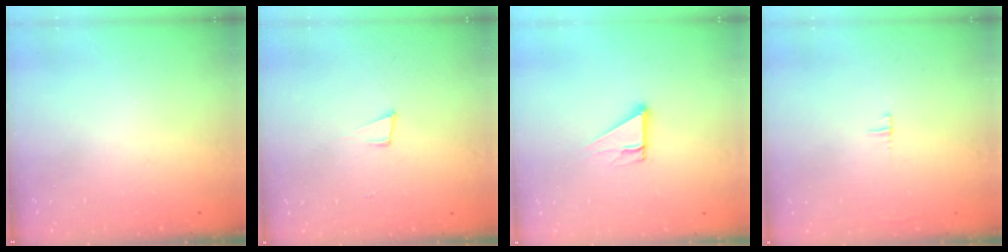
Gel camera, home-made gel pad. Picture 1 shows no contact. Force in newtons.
{"total": 4.8, "press": 3.6, "slide": 3.2}
{"total": 4.3, "press": 4.3, "slide": 0.4}
{"total": 3.6, "press": 3.5, "slide": 0.3}